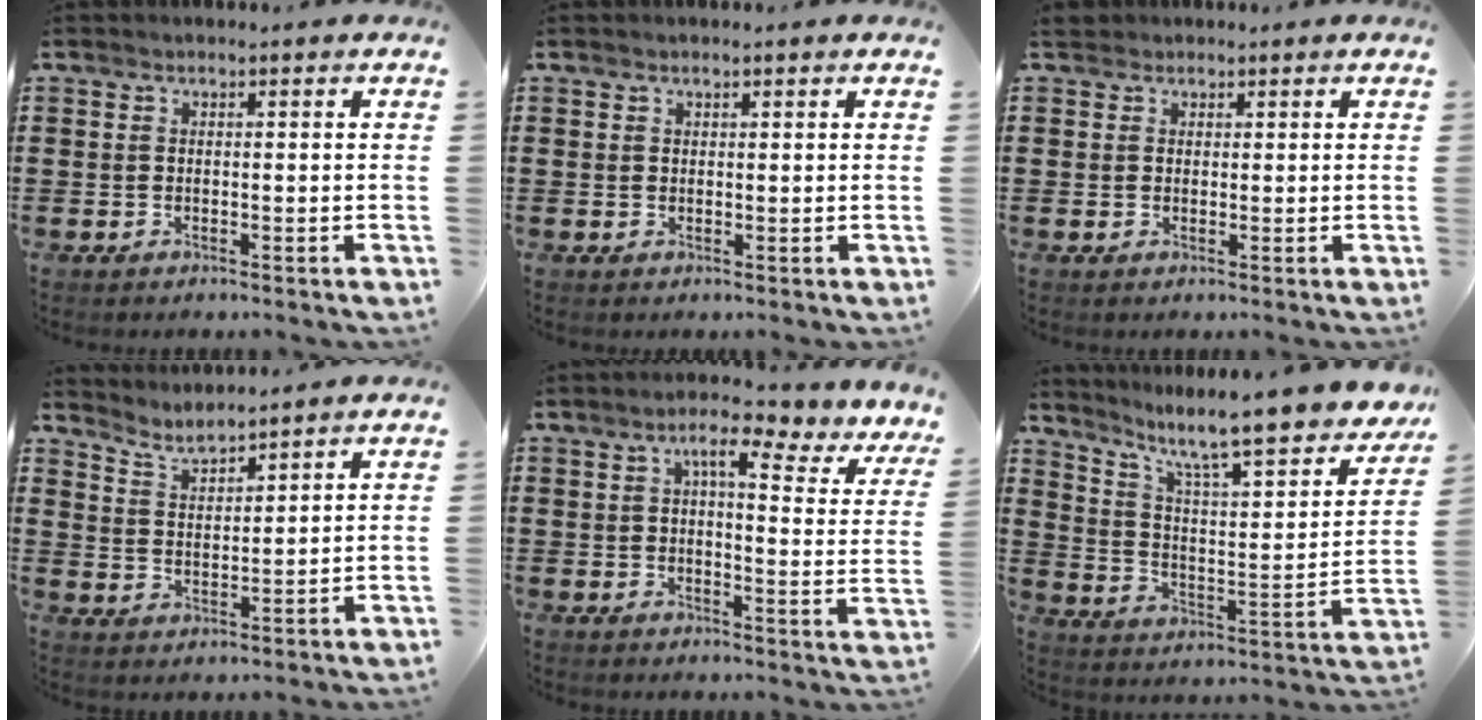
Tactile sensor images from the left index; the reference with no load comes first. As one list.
[{"total": 0.8, "force": [0.6, 0.4, 0.2], "torque": [-0.005, 0.003, 0.013]}, {"total": 2.2, "force": [1.6, 1.5, 0.2], "torque": [-0.013, 0.011, 0.031]}, {"total": 3.8, "force": [3.8, 0.1, 0.7], "torque": [-0.027, -0.014, 0.067]}, {"total": 7.0, "force": [4.9, 1.0, 5.0], "torque": [-0.091, -0.021, 0.075]}, {"total": 8.8, "force": [7.2, 0.3, 5.0], "torque": [-0.119, -0.061, 0.111]}]